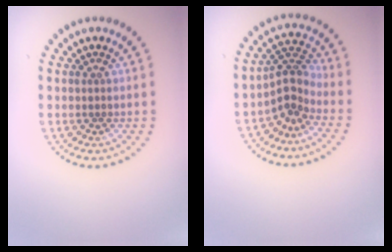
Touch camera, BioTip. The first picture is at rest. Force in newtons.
{"total": 2.8, "press": 1.9, "slide": 2.1}